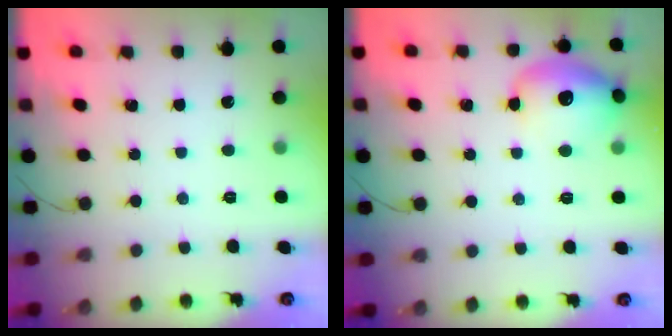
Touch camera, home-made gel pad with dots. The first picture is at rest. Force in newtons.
{"total": 13.4, "press": 13.2, "slide": 2.3}